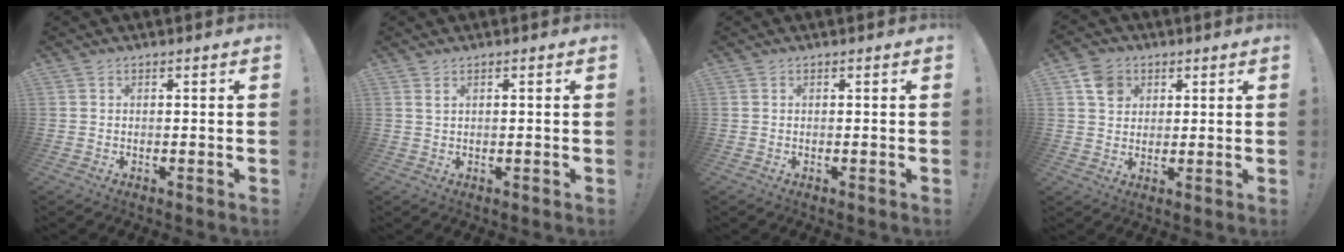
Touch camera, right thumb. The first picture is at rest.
{"total": 1.3, "force": [0.6, 0.0, 1.2], "torque": [-0.023, 0.000, 0.010]}
{"total": 0.0}
{"total": 6.9, "force": [3.2, 5.6, 2.2], "torque": [-0.028, -0.011, 0.063]}